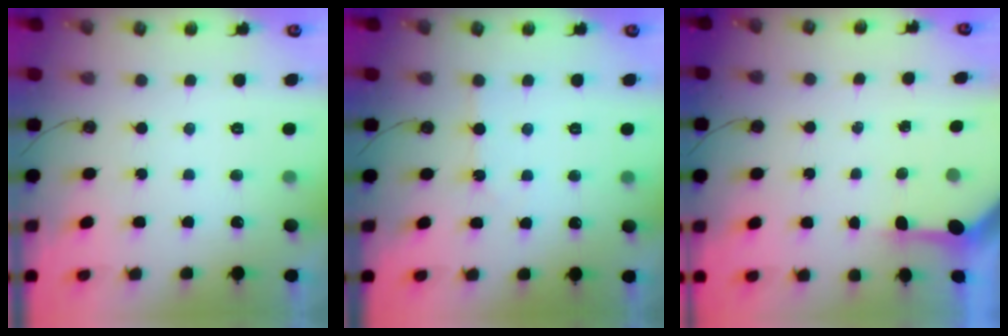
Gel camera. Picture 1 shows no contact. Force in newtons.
{"total": 1.5, "press": 1.5, "slide": 0.3}
{"total": 3.4, "press": 3.3, "slide": 0.4}